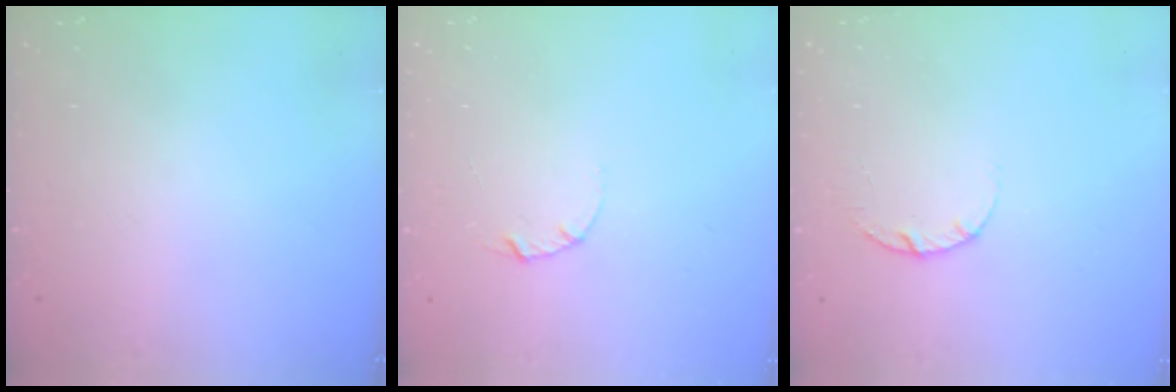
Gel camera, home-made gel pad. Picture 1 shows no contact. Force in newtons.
{"total": 2.1, "press": 2.1, "slide": 0.1}
{"total": 3.6, "press": 3.5, "slide": 0.5}